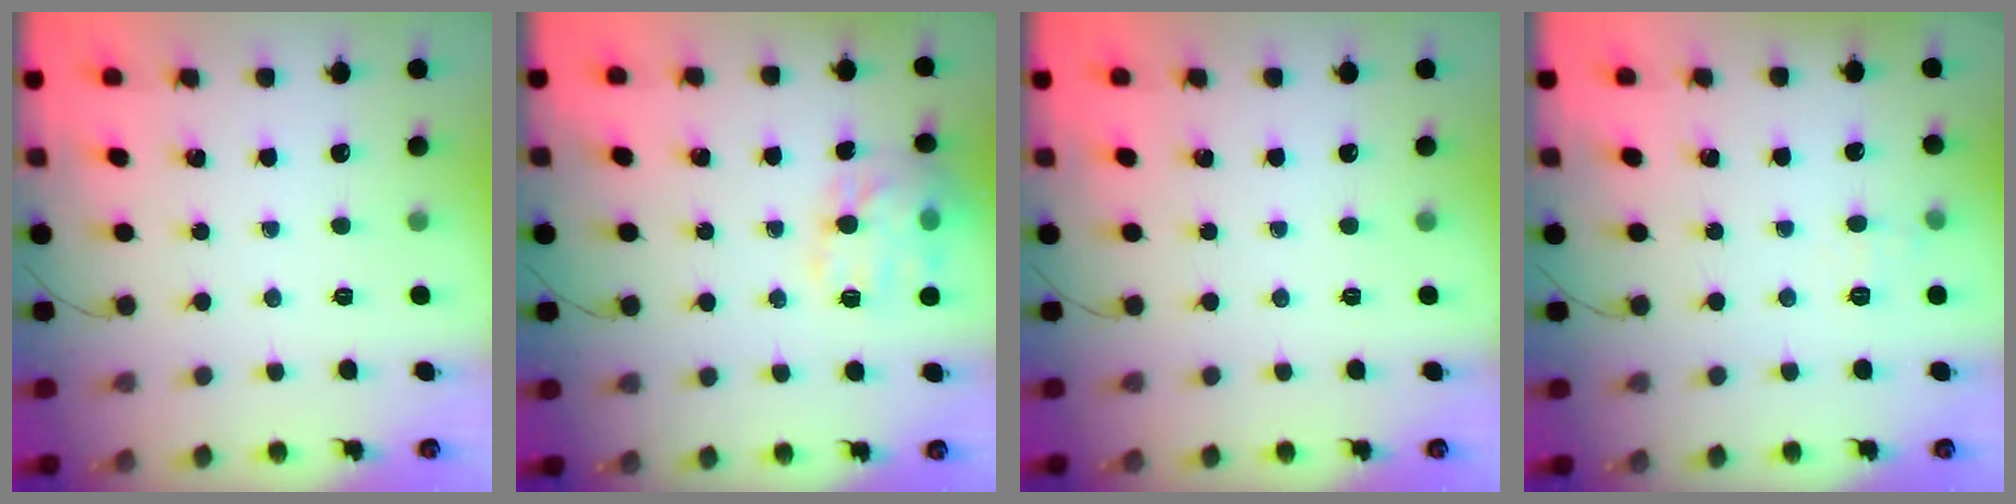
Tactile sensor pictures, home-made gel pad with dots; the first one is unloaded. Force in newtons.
{"total": 14.0, "press": 13.9, "slide": 0.6}
{"total": 0.0}
{"total": 6.1, "press": 5.9, "slide": 1.6}